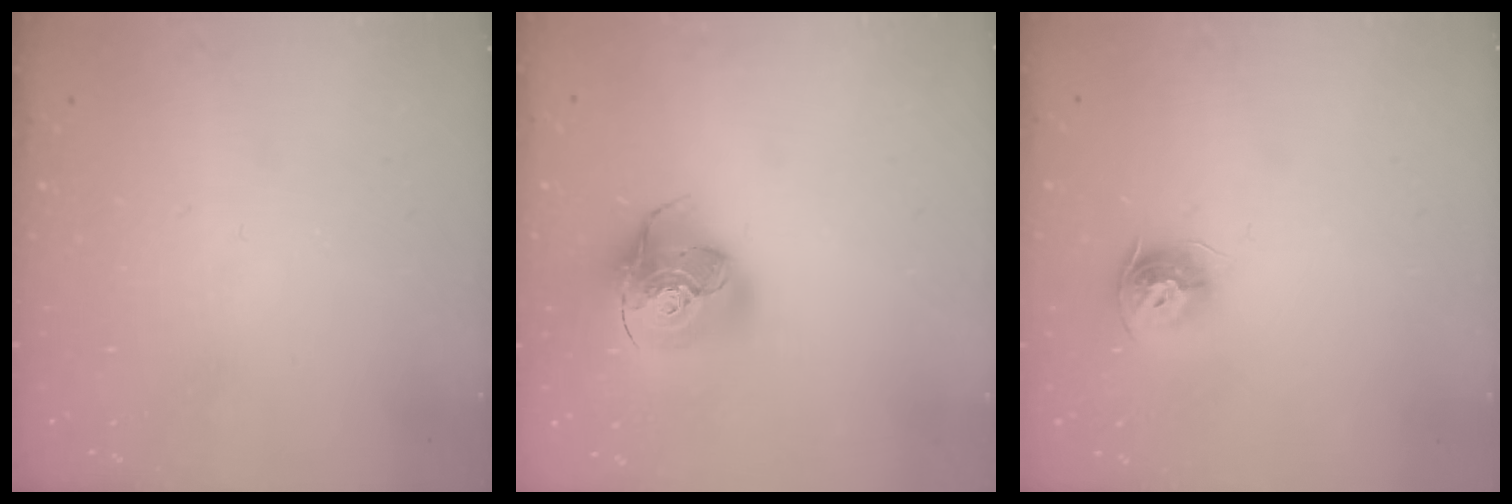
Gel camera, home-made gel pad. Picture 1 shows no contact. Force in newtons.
{"total": 20.1, "press": 20.0, "slide": 2.6}
{"total": 9.3, "press": 9.3, "slide": 1.0}